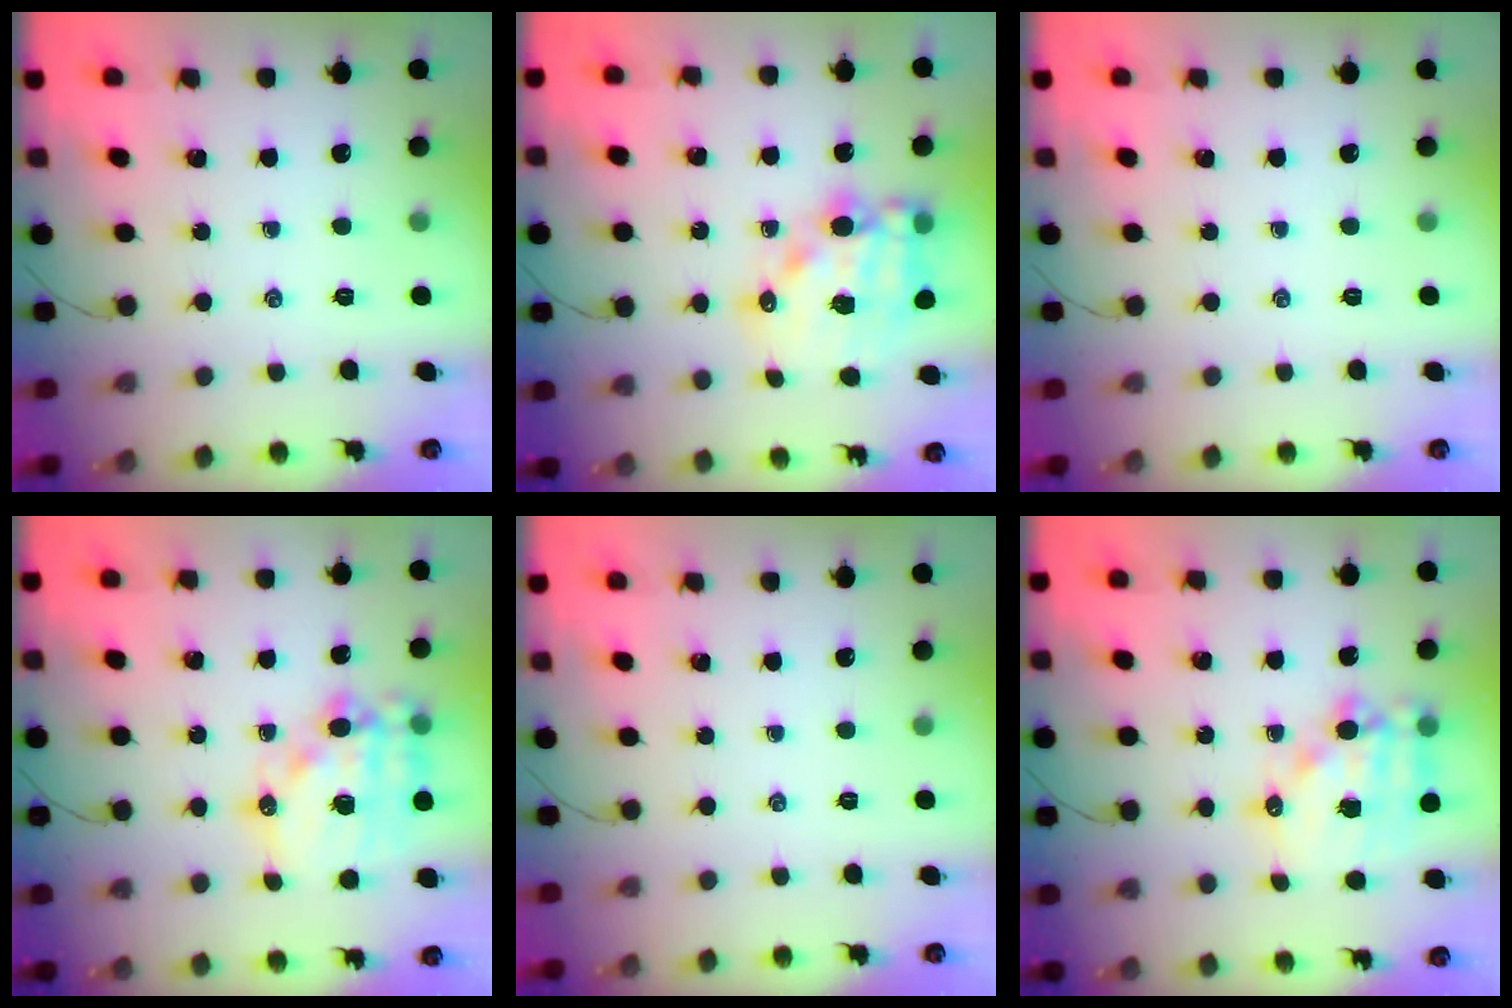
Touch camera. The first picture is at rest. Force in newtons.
{"total": 15.4, "press": 15.0, "slide": 3.2}
{"total": 0.0}
{"total": 18.7, "press": 18.3, "slide": 4.0}
{"total": 0.0}
{"total": 15.4, "press": 15.1, "slide": 3.4}